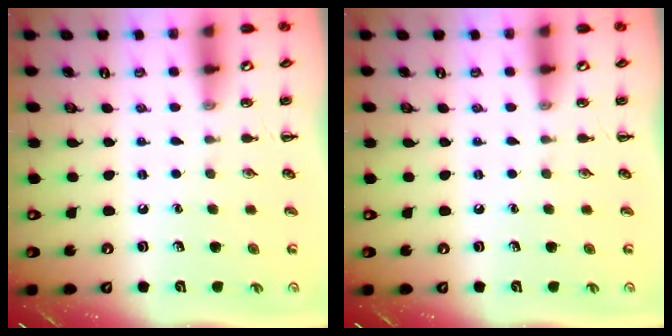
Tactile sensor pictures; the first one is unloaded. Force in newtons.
{"total": 0.0}